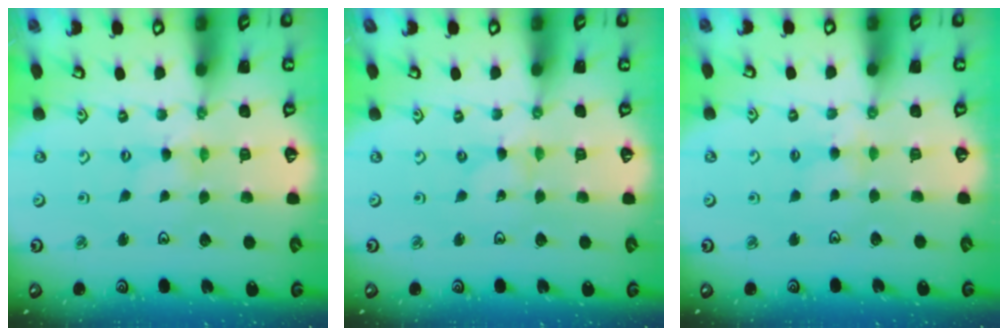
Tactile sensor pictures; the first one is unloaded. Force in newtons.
{"total": 0.0}
{"total": 4.1, "press": 4.1, "slide": 0.5}